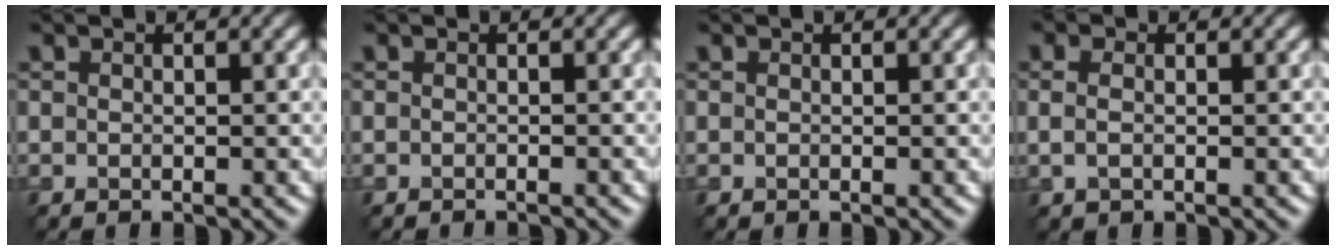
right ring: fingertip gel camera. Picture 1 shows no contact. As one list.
[{"total": 0.7, "force": [-0.7, -0.1, 0.0], "torque": [-0.001, -0.005, -0.015]}, {"total": 0.0}, {"total": 1.4, "force": [0.0, 0.9, 1.2], "torque": [-0.033, 0.001, -0.001]}]